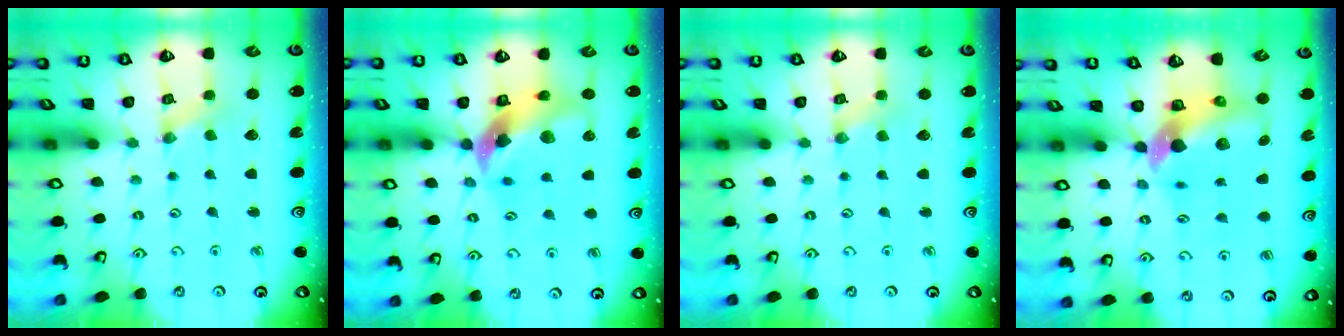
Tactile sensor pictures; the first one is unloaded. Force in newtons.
{"total": 12.7, "press": 12.6, "slide": 1.9}
{"total": 1.5, "press": 1.5, "slide": 0.3}
{"total": 8.6, "press": 8.5, "slide": 1.5}